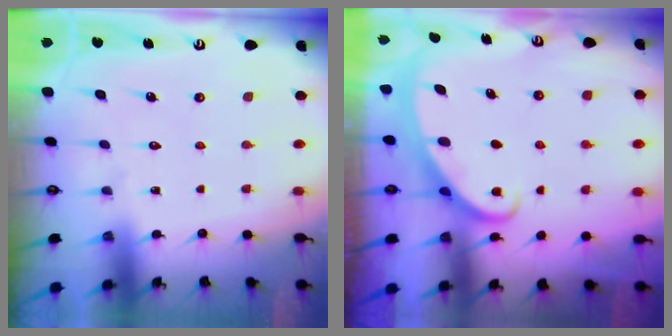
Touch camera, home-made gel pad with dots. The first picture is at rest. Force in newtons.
{"total": 2.4, "press": 2.4, "slide": 0.4}